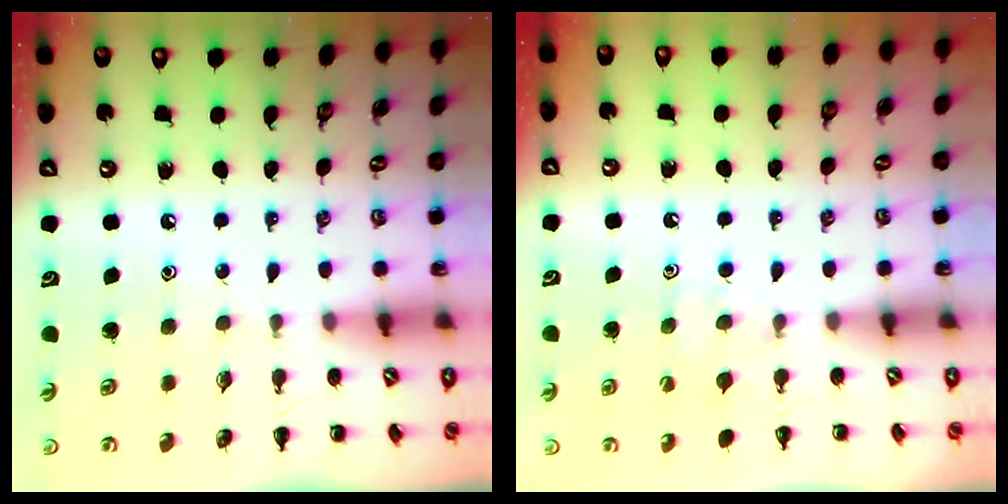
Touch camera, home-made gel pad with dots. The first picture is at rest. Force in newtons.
{"total": 5.7, "press": 5.4, "slide": 1.9}